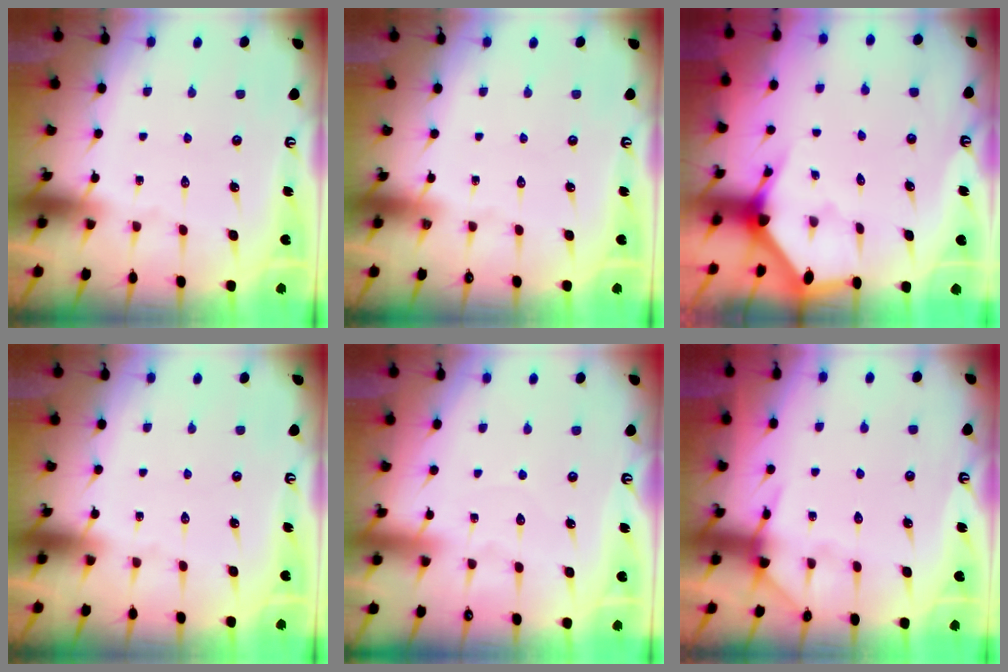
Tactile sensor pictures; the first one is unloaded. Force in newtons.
{"total": 0.0}
{"total": 2.9, "press": 2.9, "slide": 0.2}
{"total": 0.0}
{"total": 2.9, "press": 2.9, "slide": 0.2}
{"total": 6.2, "press": 6.2, "slide": 0.7}